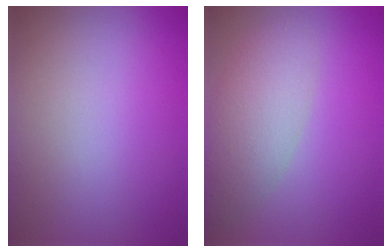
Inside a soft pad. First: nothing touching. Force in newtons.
{"total": 4.7, "press": 4.7, "slide": 0.3}